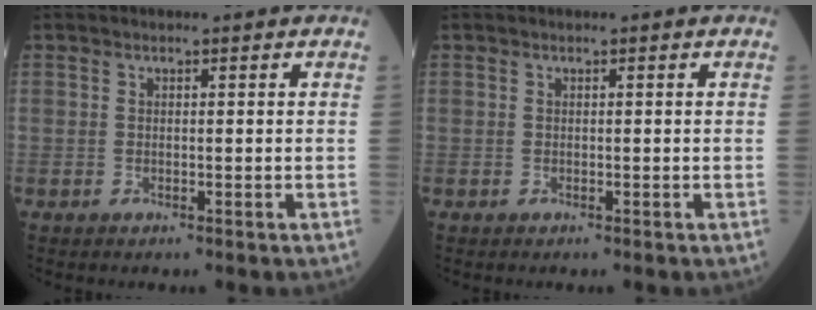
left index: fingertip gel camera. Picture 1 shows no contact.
{"total": 0.0}